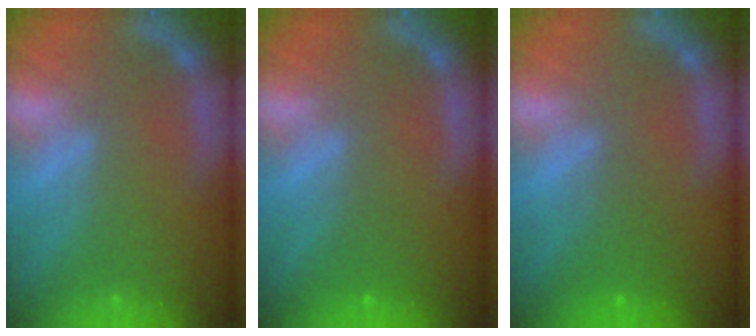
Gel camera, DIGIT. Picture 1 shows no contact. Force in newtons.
{"total": 1.0}
{"total": 1.9}